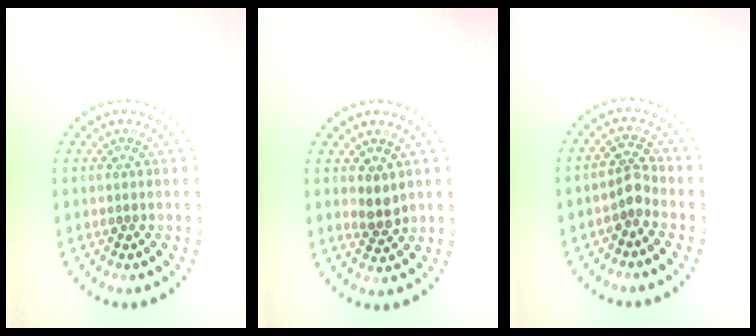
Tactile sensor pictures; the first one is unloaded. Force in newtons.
{"total": 1.5, "press": 1.4, "slide": 0.5}
{"total": 1.9, "press": 1.4, "slide": 1.3}